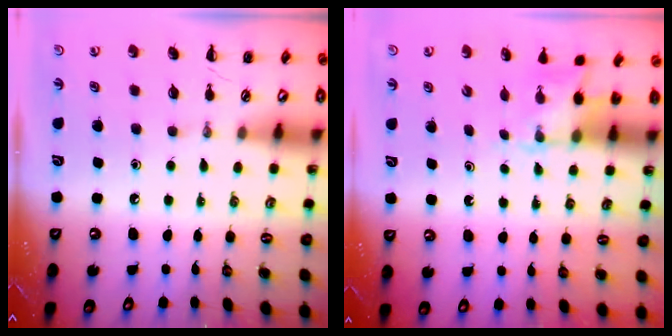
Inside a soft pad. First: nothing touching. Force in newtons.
{"total": 2.6, "press": 2.5, "slide": 0.6}